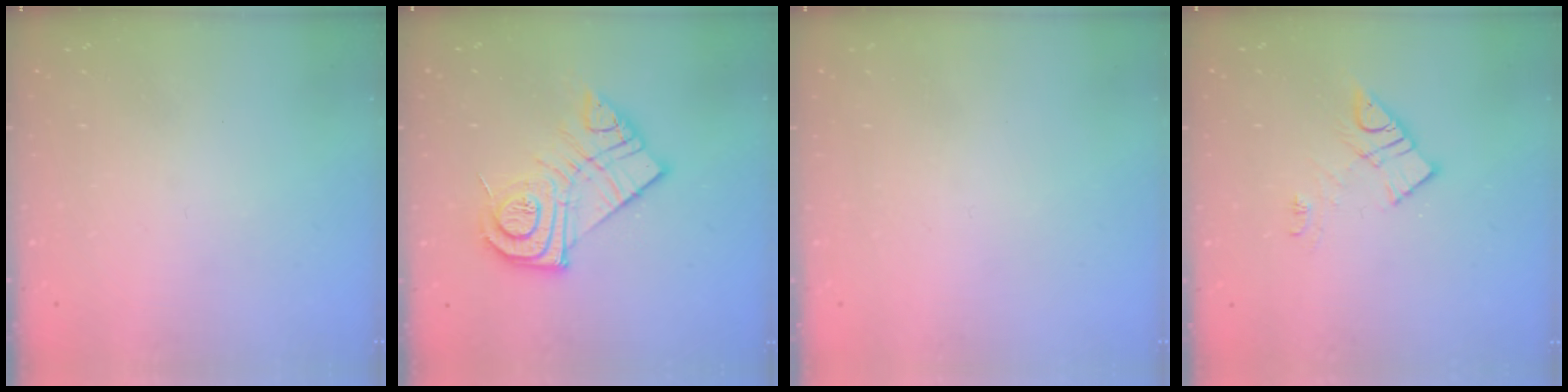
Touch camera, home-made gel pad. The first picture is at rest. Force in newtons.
{"total": 16.7, "press": 16.7, "slide": 0.7}
{"total": 1.7, "press": 1.7, "slide": 0.2}
{"total": 10.5, "press": 10.5, "slide": 0.7}